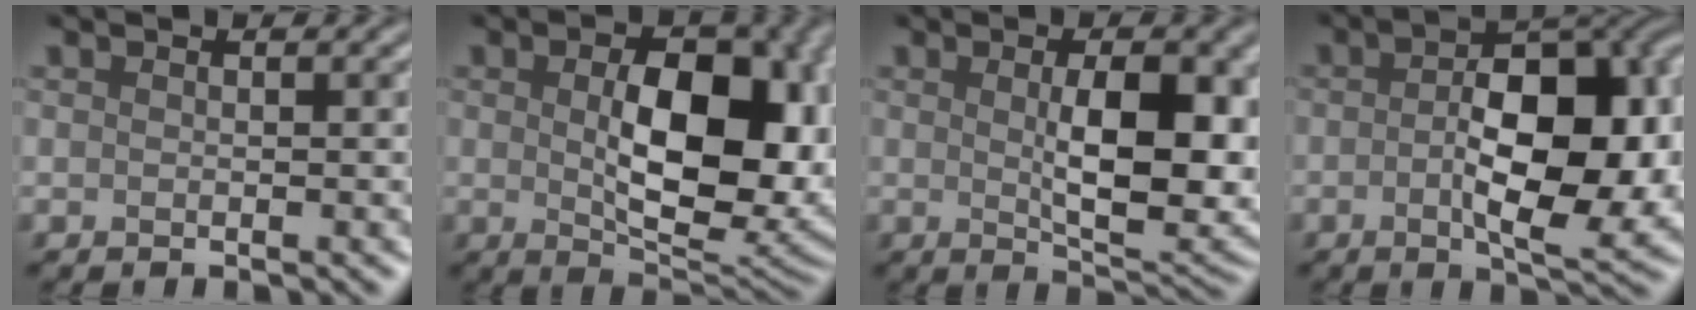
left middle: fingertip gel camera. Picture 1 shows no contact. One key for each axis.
{"total": 11.7, "fx": 0.5, "fy": 6.6, "fz": 9.6, "tx": -0.143, "ty": -0.014, "tz": 0.023}
{"total": 8.6, "fx": 0.6, "fy": 3.4, "fz": 7.9, "tx": -0.119, "ty": -0.009, "tz": 0.020}
{"total": 11.3, "fx": -0.6, "fy": 5.1, "fz": 10.0, "tx": -0.136, "ty": 0.004, "tz": -0.010}